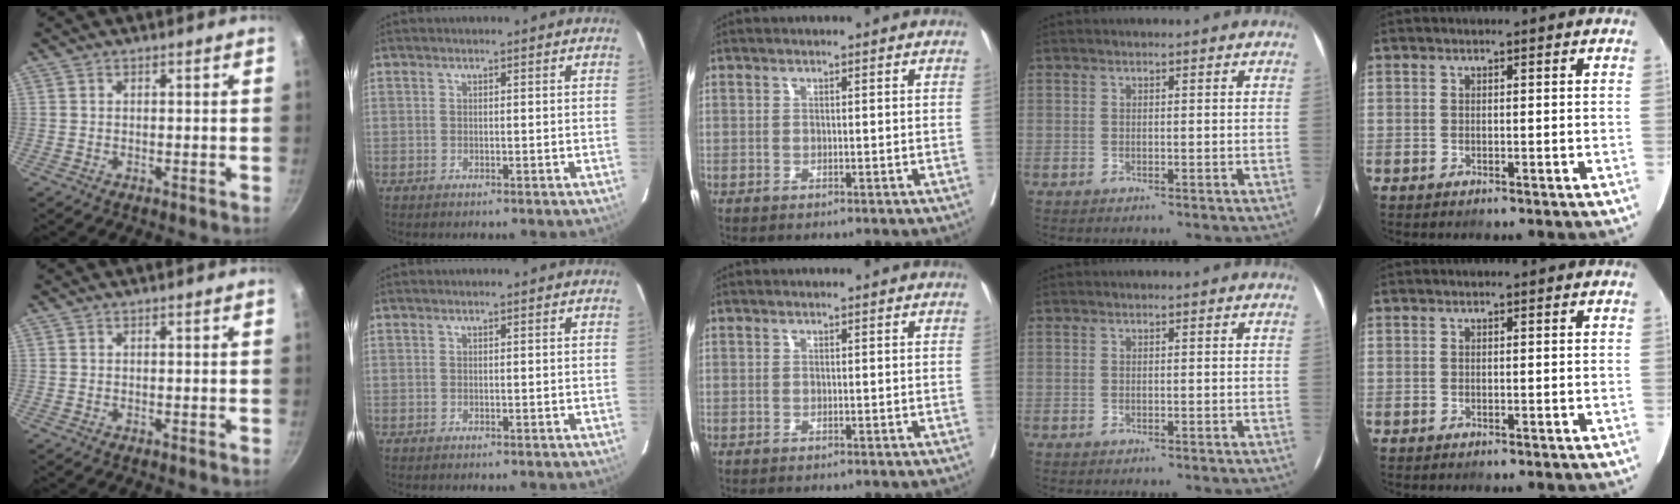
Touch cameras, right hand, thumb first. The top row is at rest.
{}